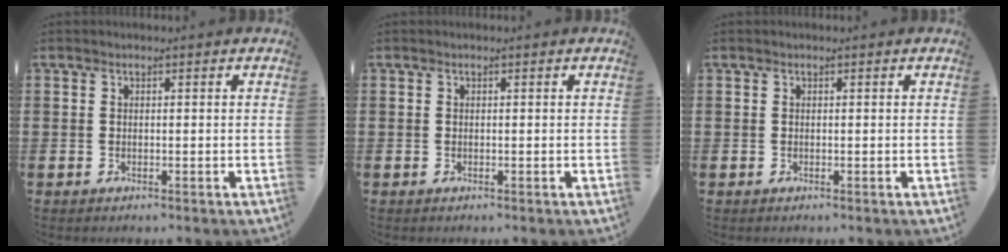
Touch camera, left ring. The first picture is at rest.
{"total": 0.0}
{"total": 0.0}